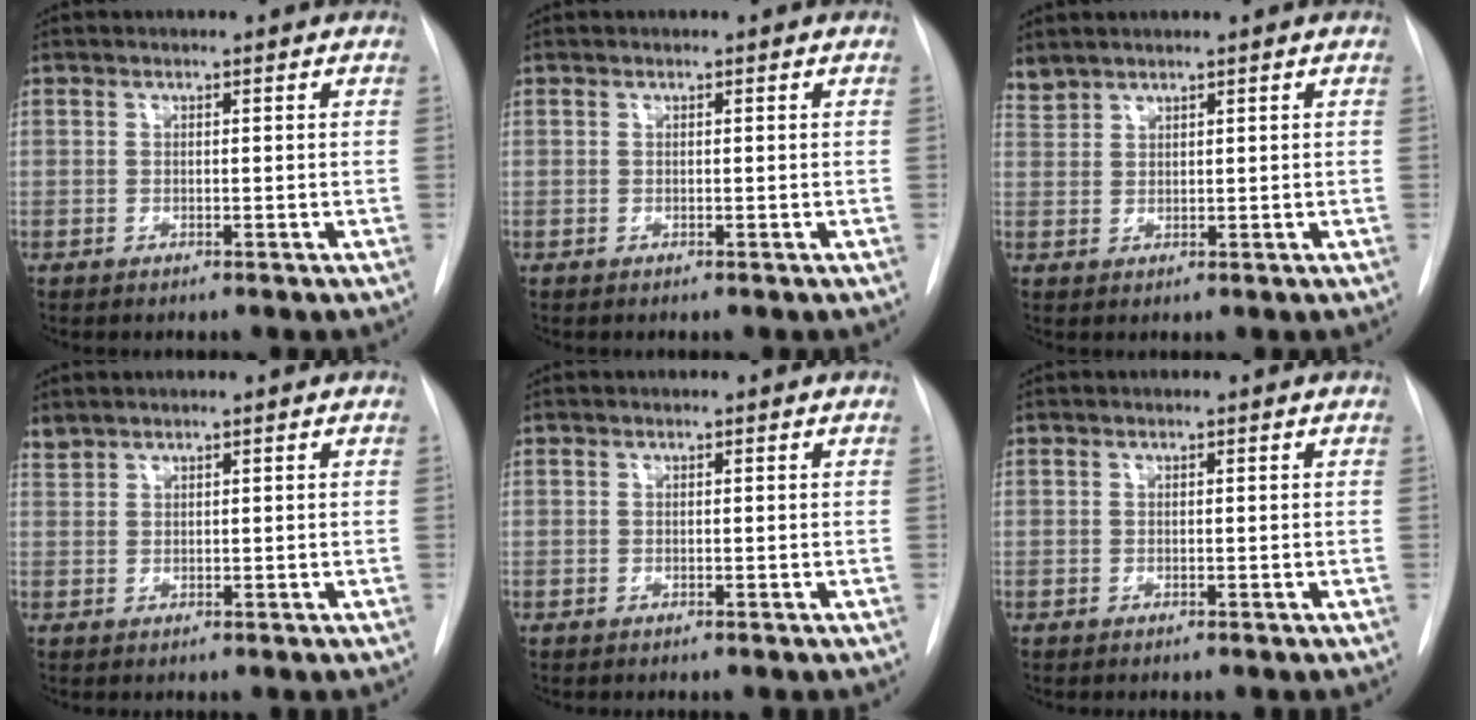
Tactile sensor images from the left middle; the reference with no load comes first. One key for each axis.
{"total": 0.0}
{"total": 2.0, "fx": 2.0, "fy": 0.2, "fz": 0.0, "tx": -0.008, "ty": 0.014, "tz": 0.048}
{"total": 1.2, "fx": 1.2, "fy": 0.1, "fz": 0.0, "tx": -0.009, "ty": 0.011, "tz": 0.031}
{"total": 0.0}
{"total": 0.0}